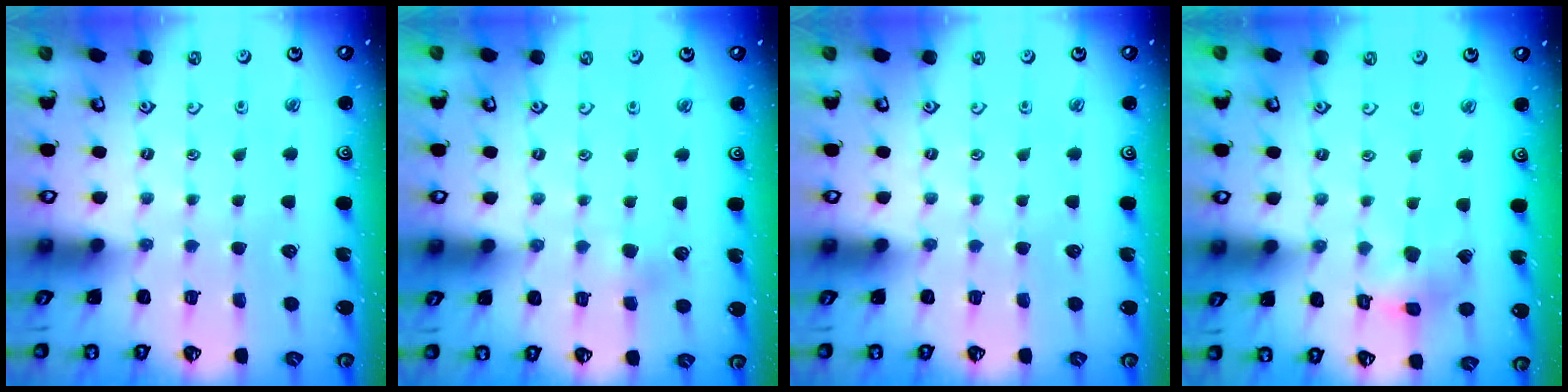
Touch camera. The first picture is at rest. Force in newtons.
{"total": 2.3, "press": 2.3, "slide": 0.2}
{"total": 0.0}
{"total": 6.1, "press": 6.1, "slide": 0.4}